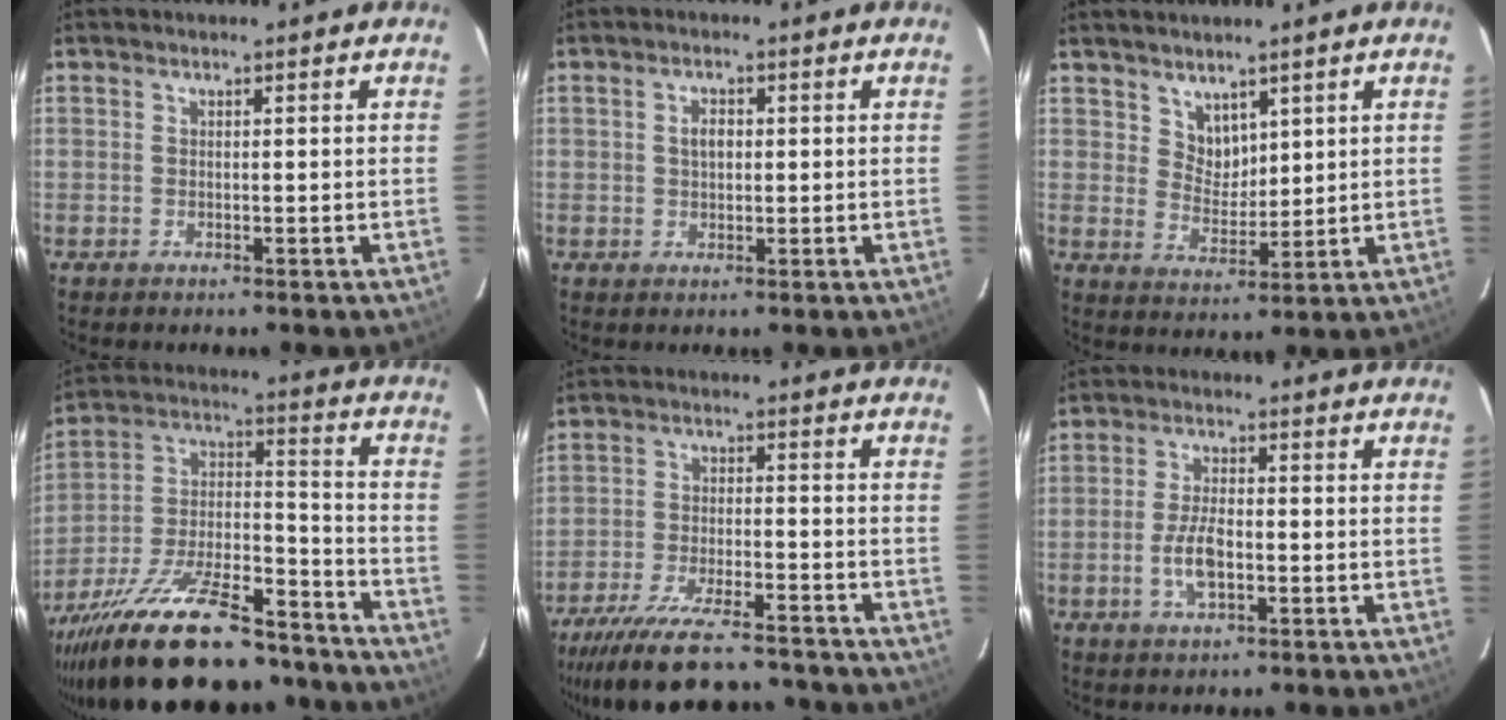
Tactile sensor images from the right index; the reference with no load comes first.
{"total": 2.5, "force": [0.3, 1.7, 1.9], "torque": [-0.033, 0.007, 0.006]}
{"total": 4.6, "force": [3.3, 2.9, 1.1], "torque": [-0.010, 0.001, 0.068]}
{"total": 30.3, "force": [-22.7, 10.1, 17.3], "torque": [-0.325, -0.015, -0.344]}
{"total": 20.1, "force": [-17.4, 4.8, 8.9], "torque": [-0.181, -0.025, -0.263]}
{"total": 6.0, "force": [-1.9, 2.5, 5.1], "torque": [-0.107, -0.001, -0.035]}